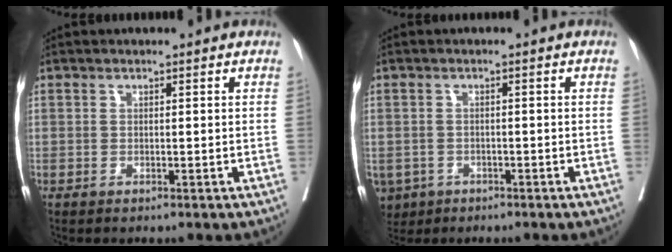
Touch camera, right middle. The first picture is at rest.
{"total": 5.1, "force": [-2.9, 4.0, 1.2], "torque": [-0.024, 0.002, -0.045]}